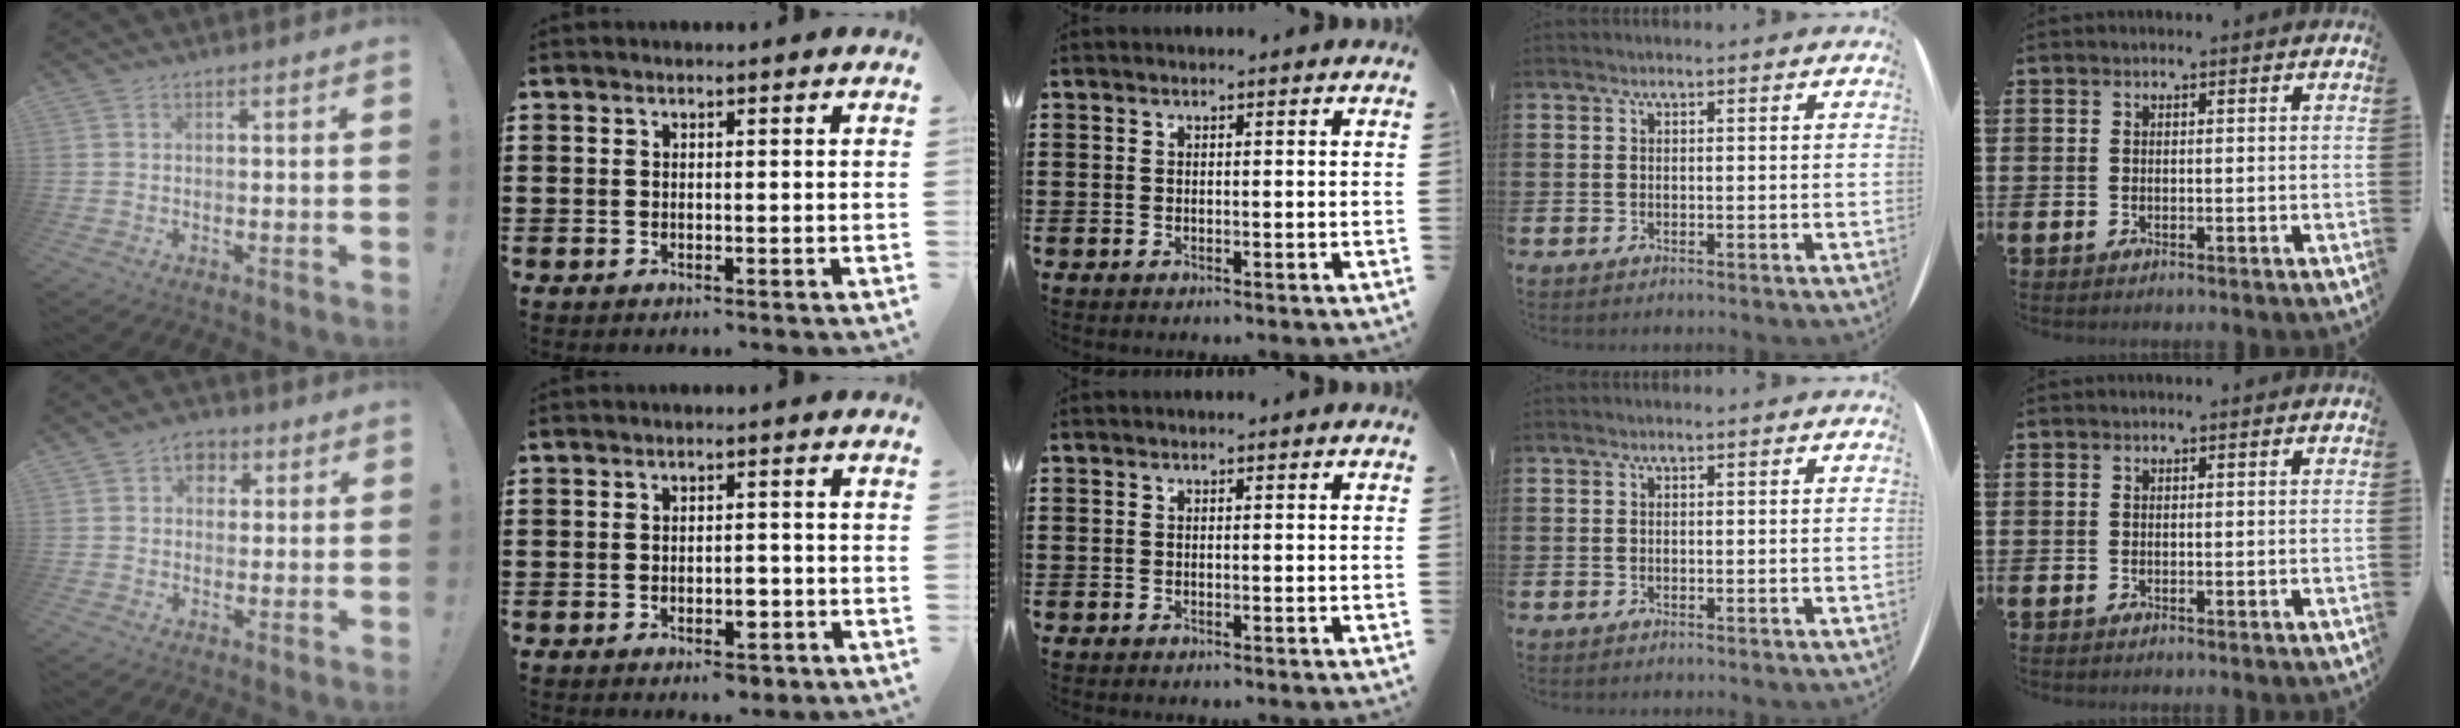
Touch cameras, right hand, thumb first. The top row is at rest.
{"thumb": {"total": 5.3, "force": [1.7, 4.6, 2.0], "torque": [-0.021, -0.003, 0.031]}, "index": {"total": 3.0, "force": [-1.4, 1.4, 2.2], "torque": [-0.037, 0.005, -0.026]}}